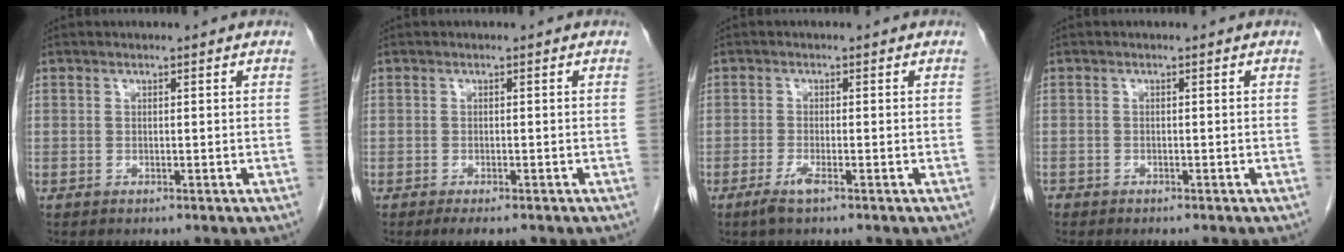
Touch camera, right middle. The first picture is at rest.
{"total": 2.9, "force": [-2.1, 0.9, 1.7], "torque": [-0.022, -0.006, -0.029]}
{"total": 2.1, "force": [-1.3, 0.0, 1.6], "torque": [-0.039, -0.005, -0.029]}
{"total": 1.3, "force": [-1.1, 0.6, 0.3], "torque": [-0.010, -0.002, -0.018]}